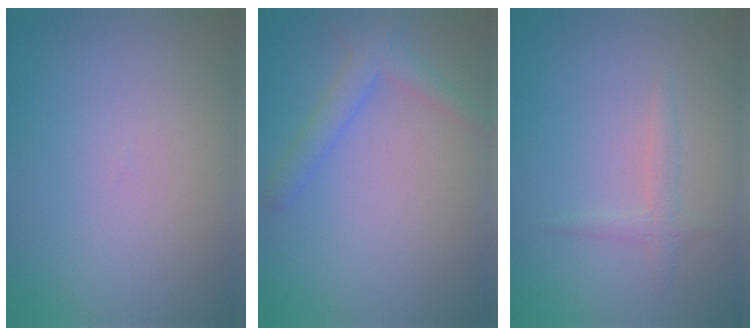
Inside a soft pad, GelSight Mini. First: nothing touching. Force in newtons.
{"total": 2.5, "press": 2.5, "slide": 0.2}
{"total": 1.3, "press": 1.3, "slide": 0.0}